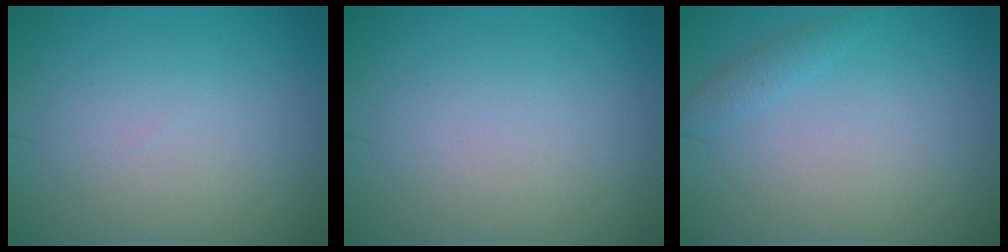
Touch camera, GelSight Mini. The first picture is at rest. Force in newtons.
{"total": 0.0}
{"total": 1.2, "press": 1.2, "slide": 0.1}